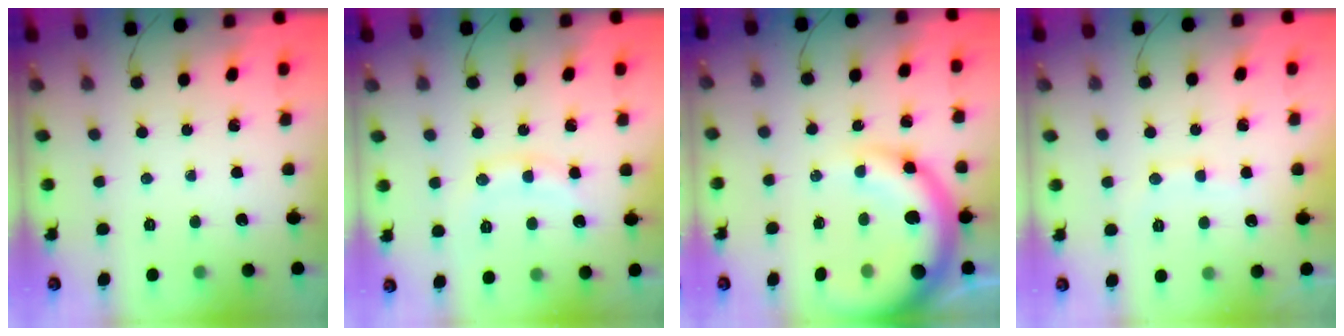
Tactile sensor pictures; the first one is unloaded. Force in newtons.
{"total": 8.9, "press": 8.8, "slide": 0.8}
{"total": 13.5, "press": 13.2, "slide": 2.5}
{"total": 7.5, "press": 7.3, "slide": 1.6}